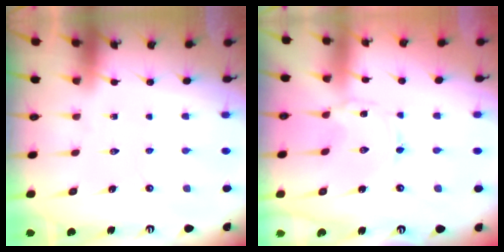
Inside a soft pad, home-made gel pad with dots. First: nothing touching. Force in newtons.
{"total": 0.0}